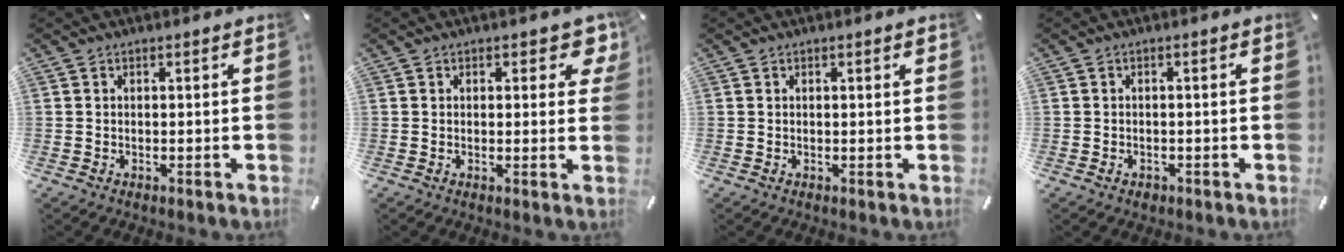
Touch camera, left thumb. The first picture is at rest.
{"total": 4.6, "force": [2.5, 2.4, 3.0], "torque": [-0.026, -0.011, 0.036]}
{"total": 1.0, "force": [0.4, 0.1, 0.9], "torque": [-0.017, 0.000, 0.006]}
{"total": 1.5, "force": [-0.8, 1.0, 0.9], "torque": [-0.017, 0.003, -0.015]}